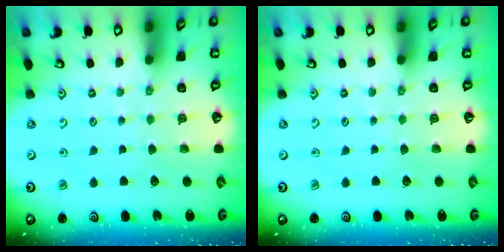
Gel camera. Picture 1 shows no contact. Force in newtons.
{"total": 0.0}